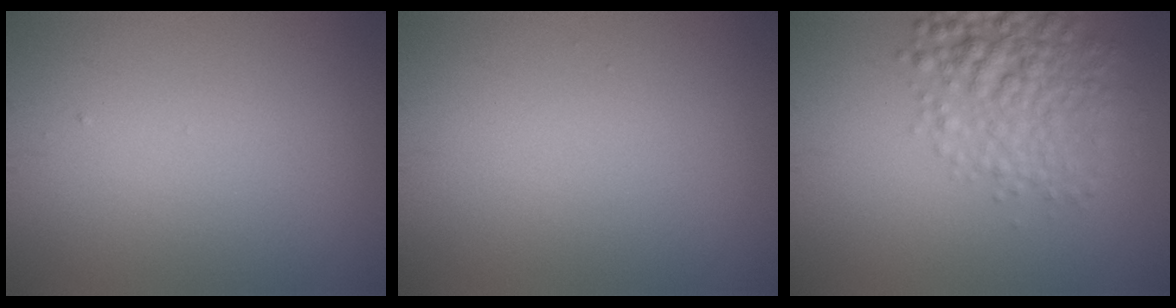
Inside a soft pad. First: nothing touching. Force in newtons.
{"total": 0.0}
{"total": 5.5, "press": 5.5, "slide": 0.2}